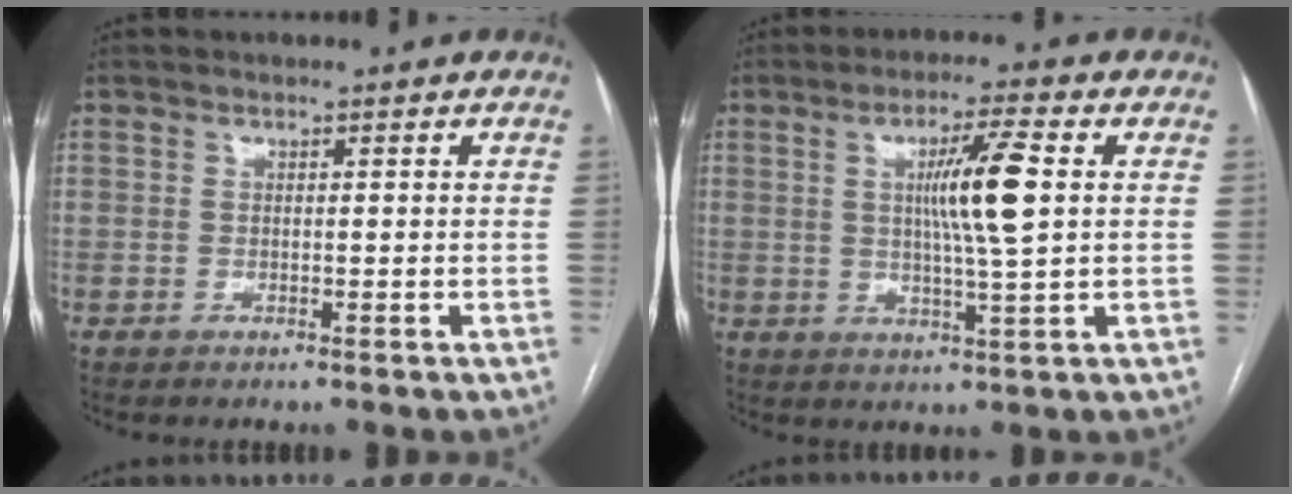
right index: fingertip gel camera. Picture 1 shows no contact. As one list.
[{"total": 8.7, "force": [1.6, -0.2, 8.6], "torque": [-0.153, -0.003, 0.029]}]